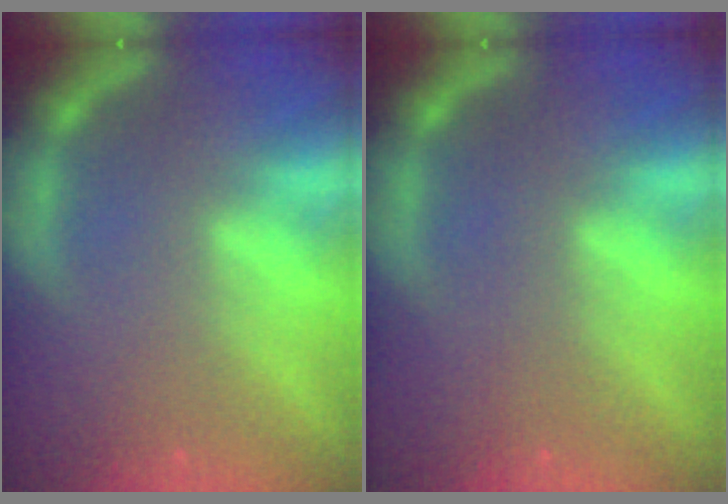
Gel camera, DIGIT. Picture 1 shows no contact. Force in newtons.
{"total": 0.0}